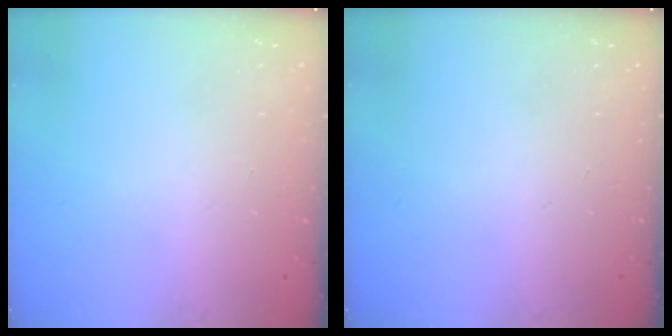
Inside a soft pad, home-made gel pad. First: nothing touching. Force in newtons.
{"total": 0.0}